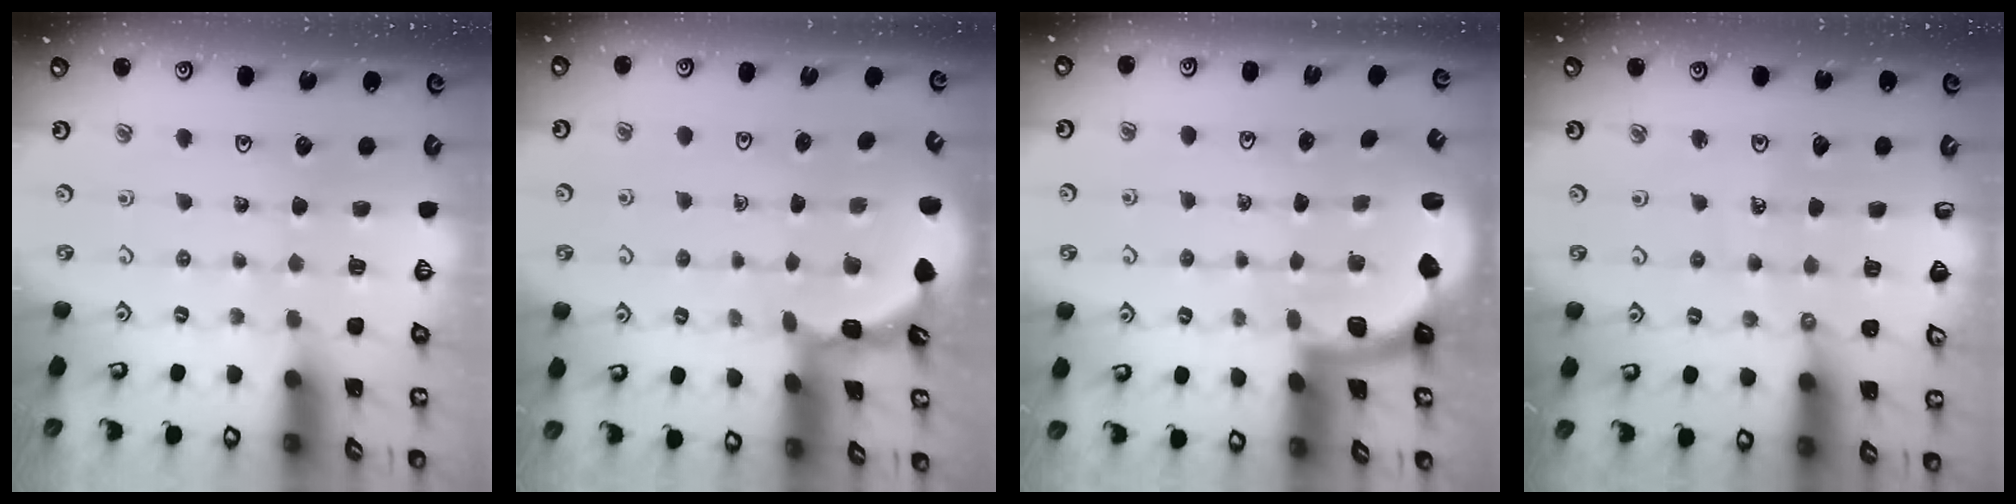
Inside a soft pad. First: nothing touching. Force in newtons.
{"total": 2.3, "press": 2.3, "slide": 0.1}
{"total": 1.9, "press": 1.8, "slide": 0.5}
{"total": 3.9, "press": 3.9, "slide": 0.2}